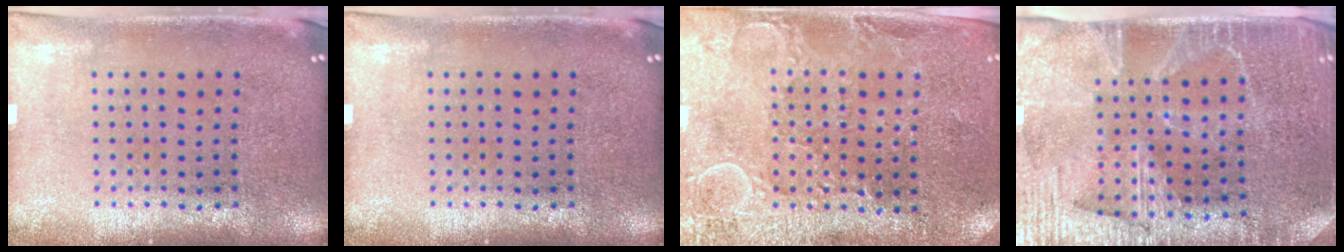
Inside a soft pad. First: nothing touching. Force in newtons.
{"total": 0.0}
{"total": 2.7, "press": 2.7, "slide": 0.6}
{"total": 4.0, "press": 3.4, "slide": 2.0}